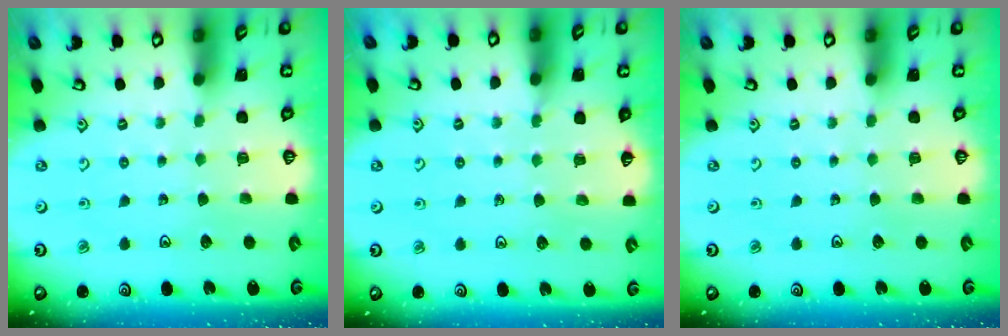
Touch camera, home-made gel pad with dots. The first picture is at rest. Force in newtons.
{"total": 4.2, "press": 4.1, "slide": 0.5}
{"total": 0.0}